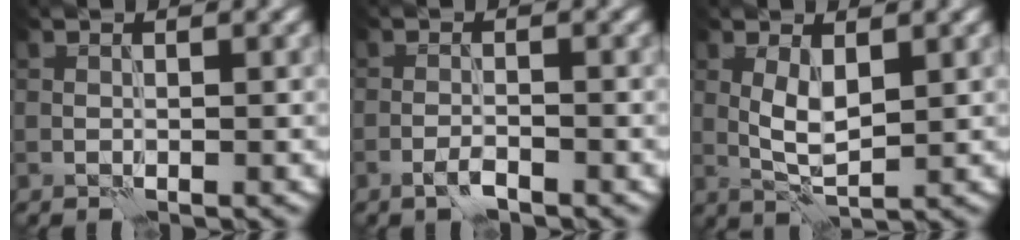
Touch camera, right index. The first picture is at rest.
{"total": 1.4, "force": [-1.0, 0.3, 0.9], "torque": [-0.019, 0.002, -0.025]}
{"total": 3.0, "force": [0.8, 1.2, 2.6], "torque": [-0.058, -0.002, 0.016]}